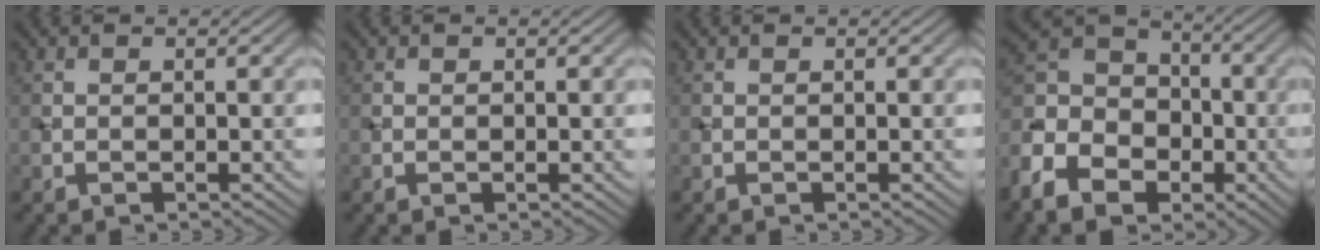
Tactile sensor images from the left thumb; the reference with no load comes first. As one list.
[{"total": 0.0}, {"total": 0.0}, {"total": 12.4, "force": [-6.3, 8.7, 6.3], "torque": [-0.178, -0.042, -0.122]}]